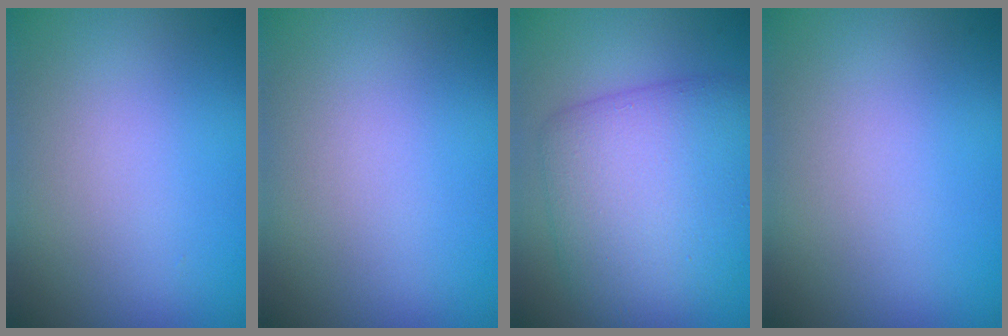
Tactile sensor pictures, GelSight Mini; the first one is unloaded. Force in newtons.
{"total": 0.0}
{"total": 7.4, "press": 7.4, "slide": 0.2}
{"total": 0.0}